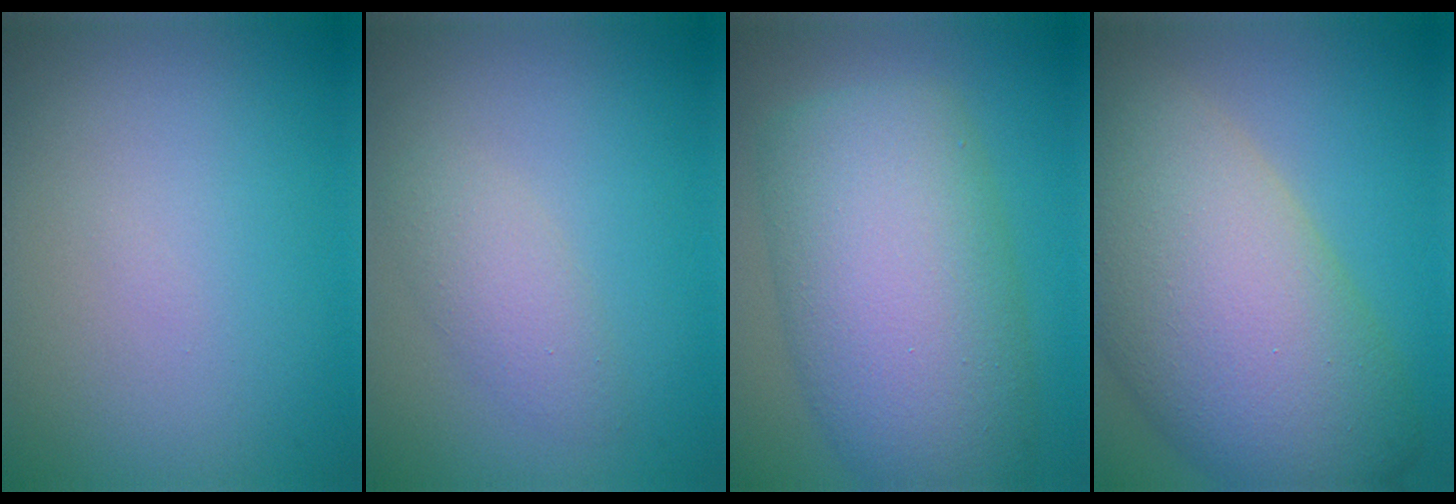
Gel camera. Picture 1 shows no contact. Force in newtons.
{"total": 2.3, "press": 2.3, "slide": 0.1}
{"total": 11.0, "press": 11.0, "slide": 0.3}
{"total": 14.4, "press": 14.4, "slide": 0.8}